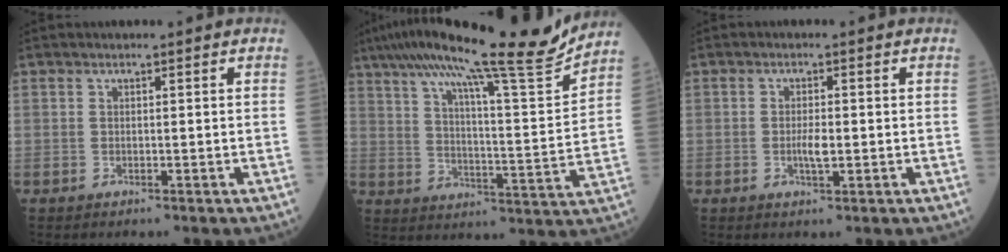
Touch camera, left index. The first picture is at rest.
{"total": 21.6, "force": [18.4, -0.2, 11.3], "torque": [-0.185, -0.017, 0.266]}
{"total": 2.4, "force": [-0.3, 0.6, 2.3], "torque": [-0.048, -0.001, -0.006]}